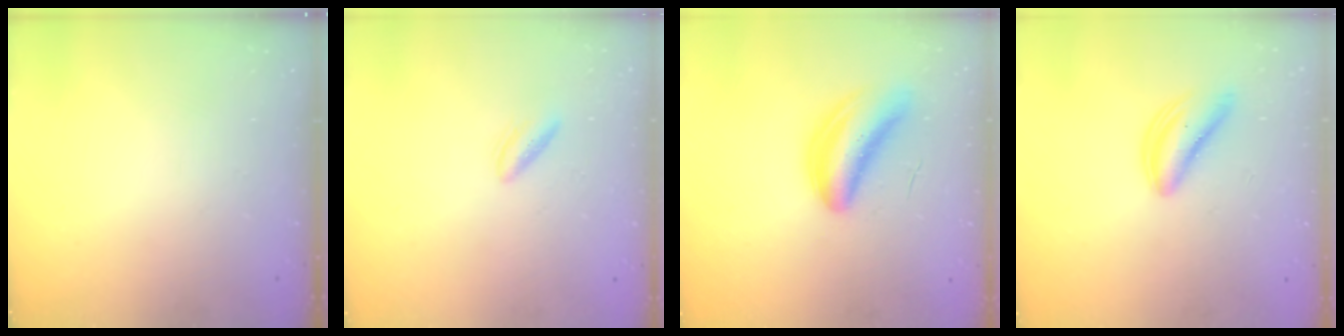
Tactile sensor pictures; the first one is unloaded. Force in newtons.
{"total": 3.2, "press": 2.9, "slide": 1.3}
{"total": 6.6, "press": 6.1, "slide": 2.7}
{"total": 4.7, "press": 4.7, "slide": 0.4}